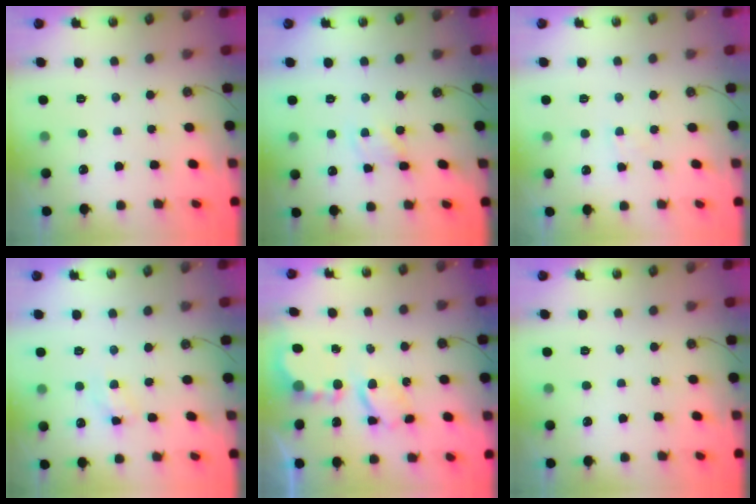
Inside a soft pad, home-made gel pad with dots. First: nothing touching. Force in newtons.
{"total": 1.5, "press": 1.4, "slide": 0.2}
{"total": 3.4, "press": 3.4, "slide": 0.5}
{"total": 4.5, "press": 4.4, "slide": 0.2}
{"total": 6.1, "press": 6.1, "slide": 0.3}
{"total": 0.0}